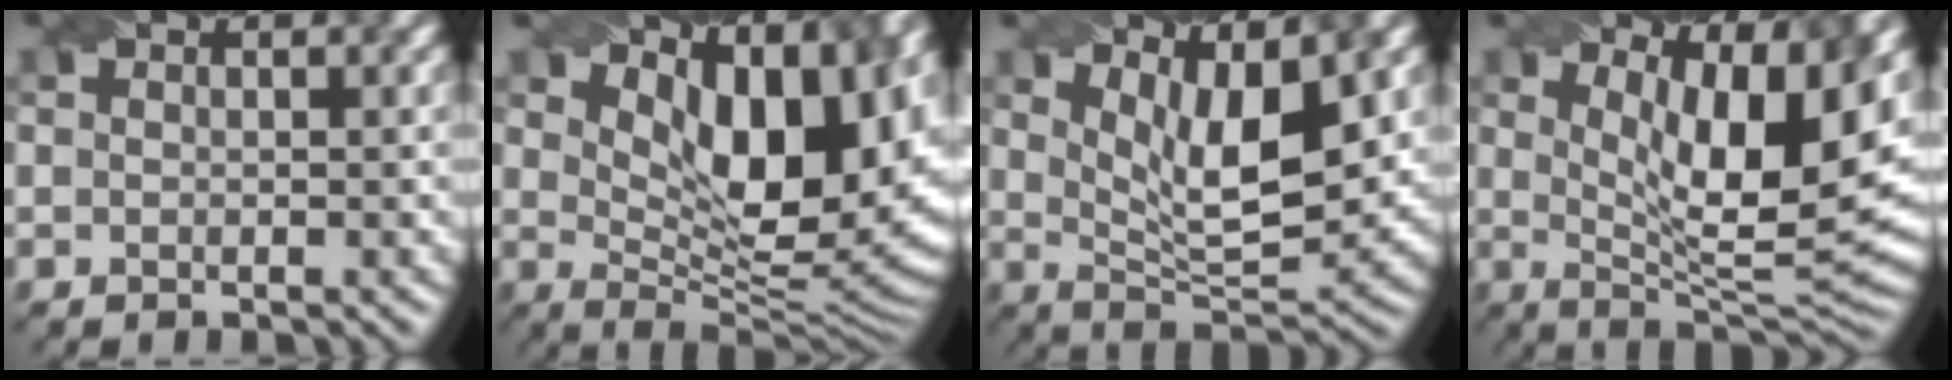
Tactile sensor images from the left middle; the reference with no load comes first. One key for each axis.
{"total": 13.7, "fx": 5.8, "fy": 6.4, "fz": 10.6, "tx": -0.139, "ty": 0.005, "tz": 0.102}
{"total": 7.6, "fx": 3.4, "fy": 2.5, "fz": 6.3, "tx": -0.108, "ty": -0.008, "tz": 0.060}
{"total": 11.3, "fx": 4.2, "fy": 3.3, "fz": 9.9, "tx": -0.141, "ty": -0.012, "tz": 0.072}